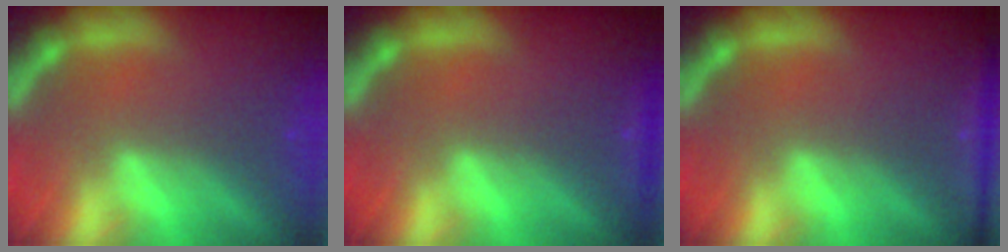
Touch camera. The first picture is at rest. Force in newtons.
{"total": 0.9}
{"total": 3.0}